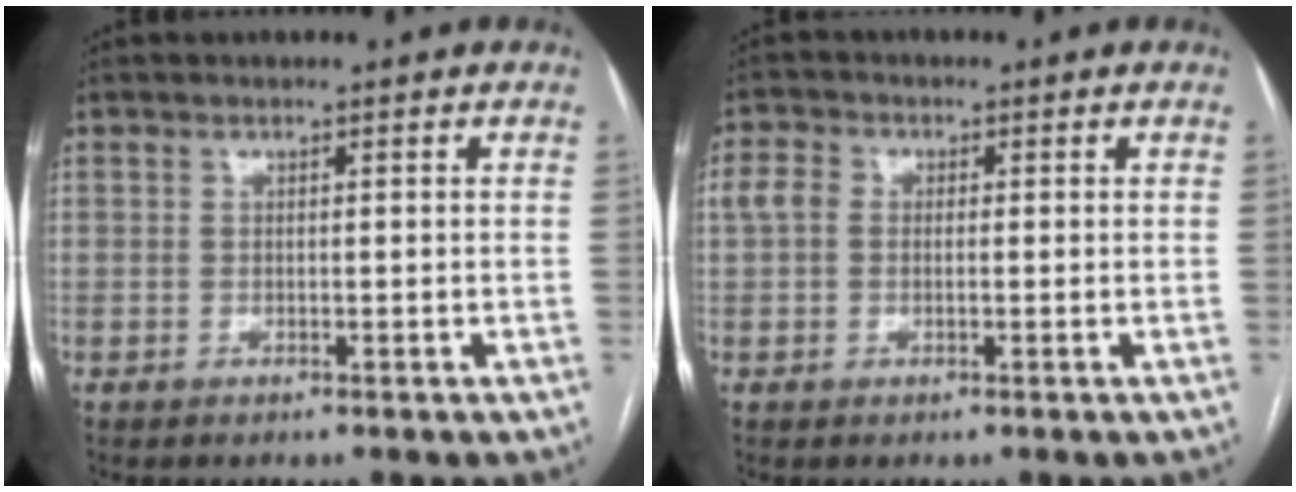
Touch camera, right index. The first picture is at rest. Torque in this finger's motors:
{"motor_torque": [0.54, 0.26, 0.15, 0.06]}